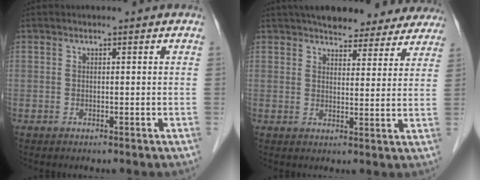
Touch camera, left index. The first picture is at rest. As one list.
[{"total": 18.3, "force": [16.1, 5.7, 6.4], "torque": [-0.075, 0.018, 0.191]}]